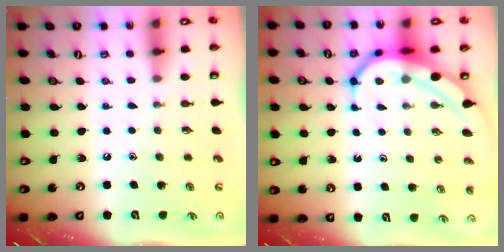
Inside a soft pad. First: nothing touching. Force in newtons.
{"total": 8.4, "press": 8.4, "slide": 0.8}